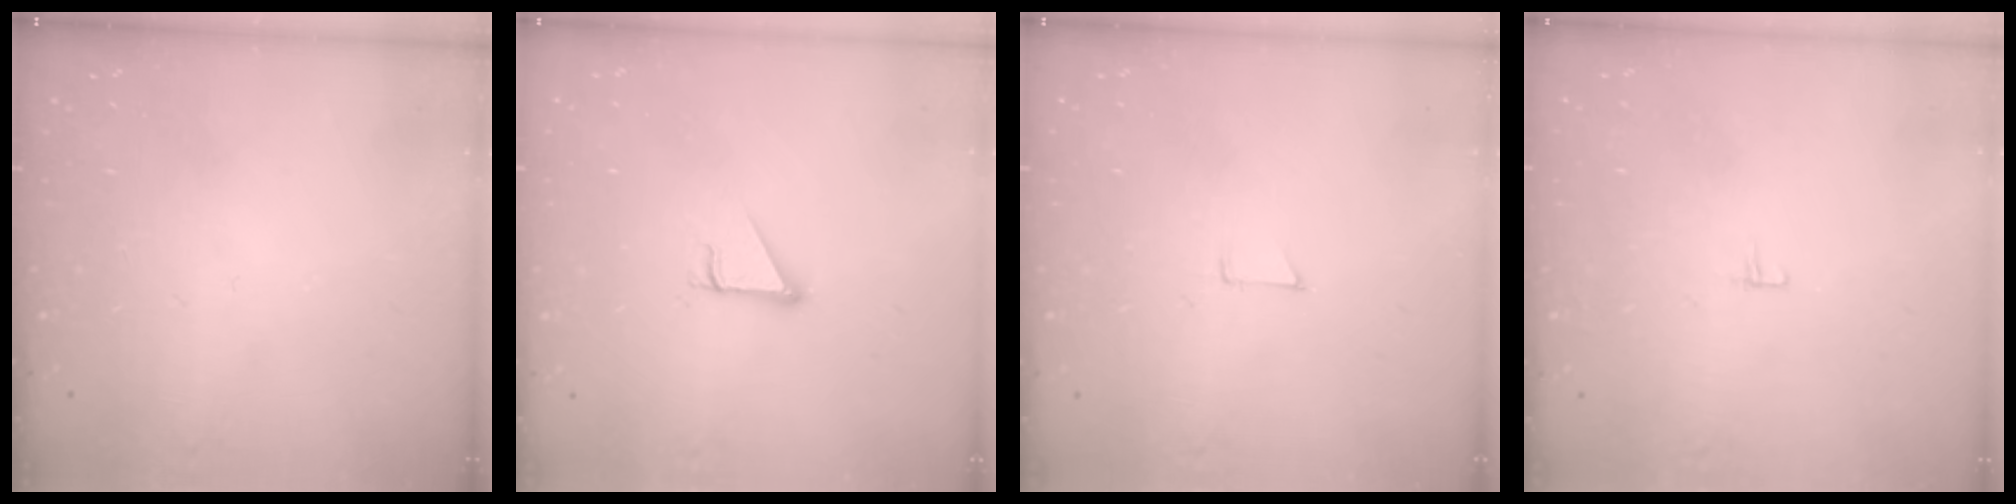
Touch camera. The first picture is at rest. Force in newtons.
{"total": 2.7, "press": 2.7, "slide": 0.3}
{"total": 4.1, "press": 4.1, "slide": 0.3}
{"total": 3.3, "press": 3.3, "slide": 0.2}